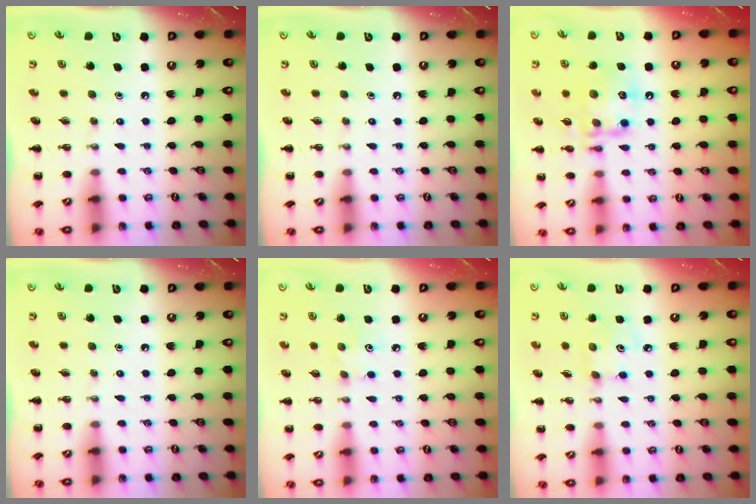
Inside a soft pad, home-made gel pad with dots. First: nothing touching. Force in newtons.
{"total": 0.0}
{"total": 15.3, "press": 15.1, "slide": 2.1}
{"total": 0.0}
{"total": 3.6, "press": 3.5, "slide": 1.0}
{"total": 4.2, "press": 4.1, "slide": 0.9}